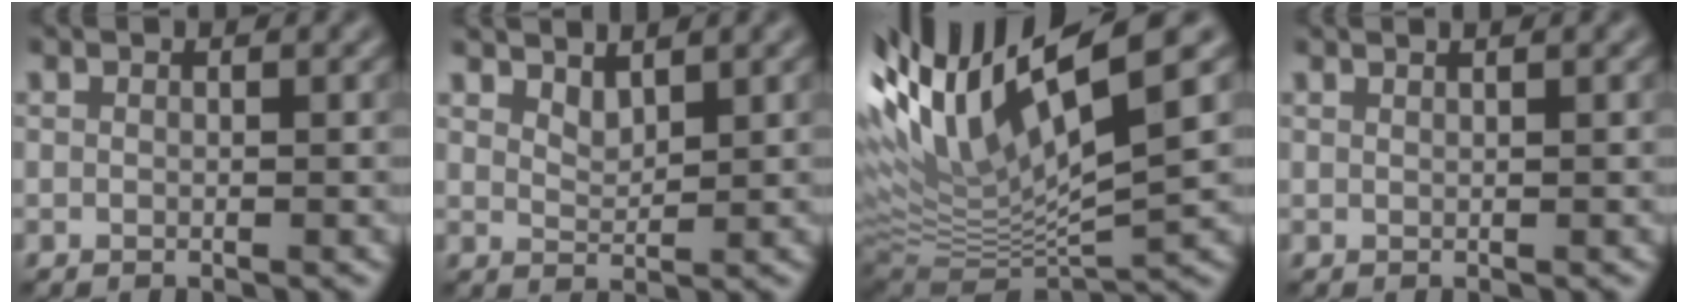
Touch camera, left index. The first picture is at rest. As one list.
[{"total": 1.8, "force": [1.6, 0.4, 0.7], "torque": [-0.014, -0.005, 0.032]}, {"total": 13.3, "force": [6.0, 3.2, 11.5], "torque": [-0.218, 0.022, 0.113]}, {"total": 1.5, "force": [1.1, 0.6, 0.9], "torque": [0.000, -0.004, 0.002]}]